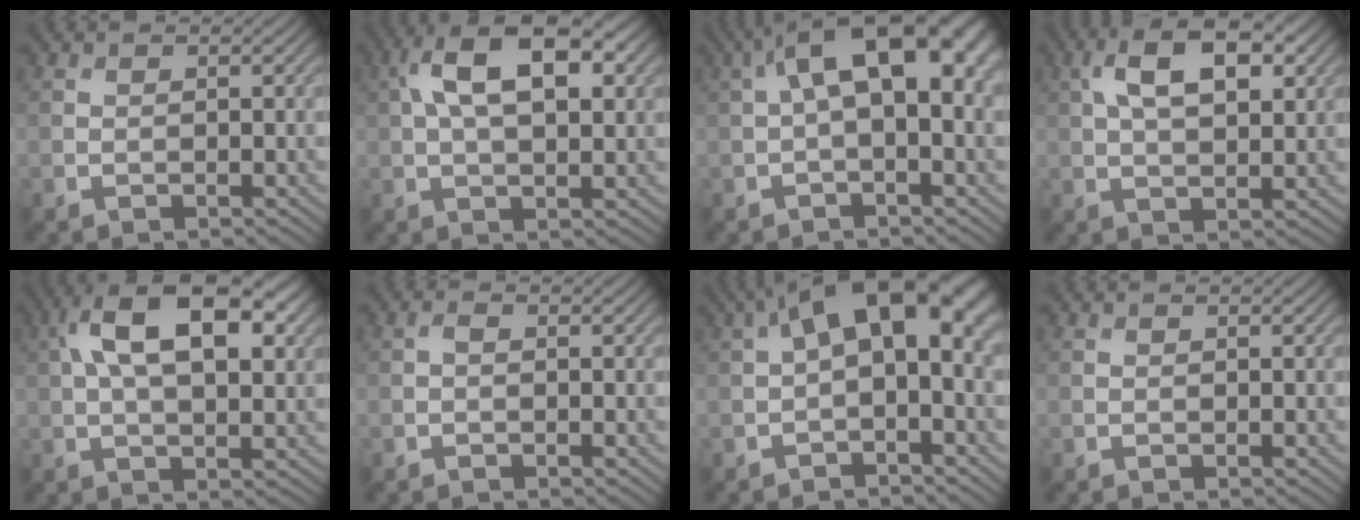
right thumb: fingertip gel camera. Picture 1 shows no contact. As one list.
[{"total": 12.9, "force": [4.0, 6.3, 10.5], "torque": [-0.186, 0.019, 0.059]}, {"total": 12.4, "force": [2.8, 6.0, 10.6], "torque": [-0.177, 0.015, 0.048]}, {"total": 9.4, "force": [3.3, 4.7, 7.5], "torque": [-0.140, 0.015, 0.056]}, {"total": 14.6, "force": [4.7, 7.1, 11.9], "torque": [-0.200, 0.026, 0.067]}, {"total": 0.7, "force": [-0.1, 0.4, 0.6], "torque": [-0.013, 0.003, -0.003]}, {"total": 10.9, "force": [2.3, 5.3, 9.2], "torque": [-0.154, 0.014, 0.034]}, {"total": 0.0}]